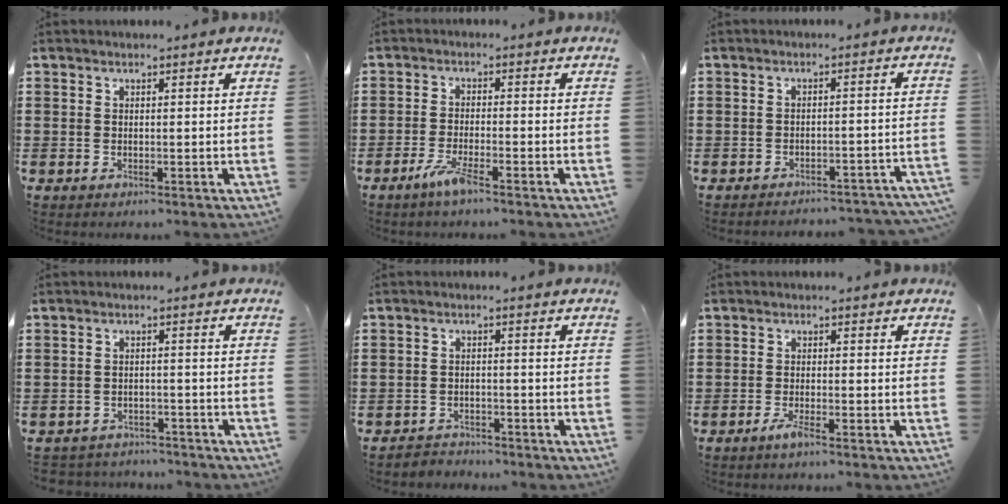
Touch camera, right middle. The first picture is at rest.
{"total": 3.9, "force": [-2.5, 0.2, 2.9], "torque": [-0.061, -0.008, -0.047]}
{"total": 2.1, "force": [-2.1, -0.5, 0.3], "torque": [-0.002, 0.001, -0.043]}
{"total": 2.0, "force": [-1.9, -0.1, -0.5], "torque": [0.005, 0.000, -0.045]}
{"total": 2.0, "force": [-1.9, 0.1, -0.6], "torque": [0.007, 0.001, -0.045]}
{"total": 2.2, "force": [-1.4, 0.2, 1.7], "torque": [-0.036, -0.004, -0.027]}